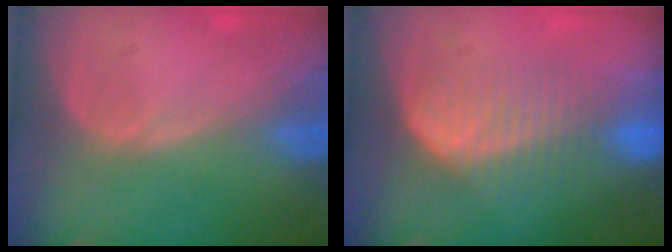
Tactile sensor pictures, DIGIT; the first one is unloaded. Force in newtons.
{"total": 6.8, "press": 6.6, "slide": 1.4}